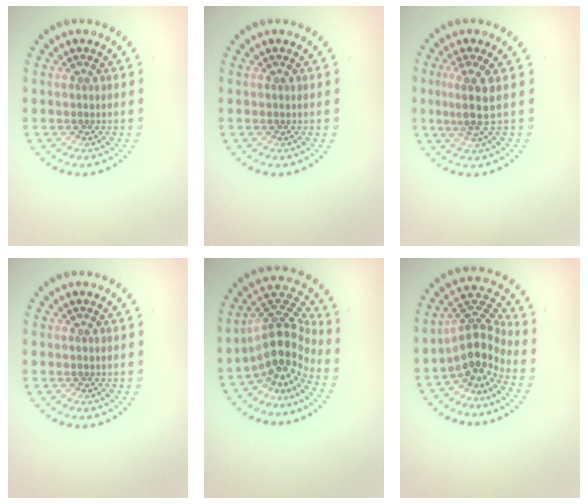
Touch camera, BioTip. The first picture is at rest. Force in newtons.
{"total": 0.0}
{"total": 2.9, "press": 2.1, "slide": 1.9}
{"total": 0.0}
{"total": 5.2, "press": 3.7, "slide": 3.6}
{"total": 4.1, "press": 2.9, "slide": 2.9}